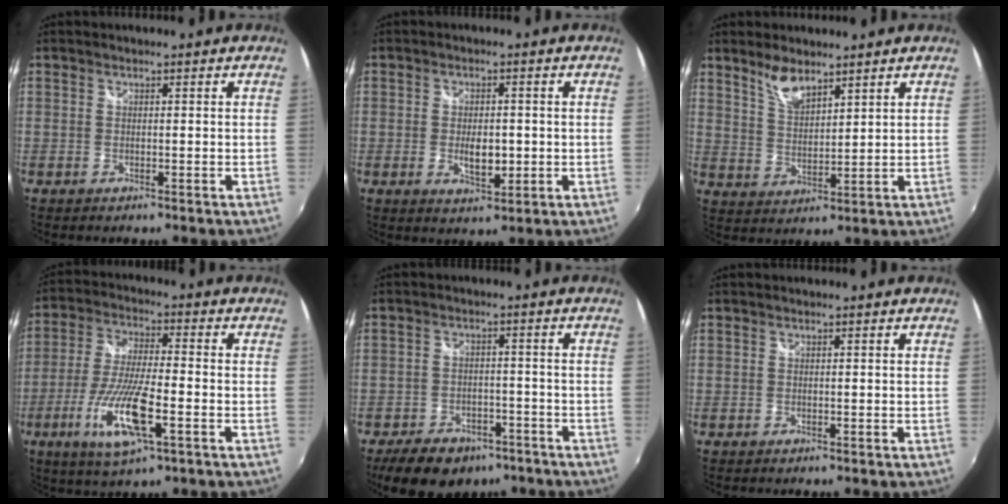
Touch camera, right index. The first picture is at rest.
{"total": 5.0, "force": [-0.8, 2.5, 4.3], "torque": [-0.076, -0.006, -0.011]}
{"total": 6.0, "force": [4.6, 2.1, 3.2], "torque": [-0.056, 0.003, 0.092]}
{"total": 13.9, "force": [-5.2, 3.3, 12.4], "torque": [-0.260, -0.020, -0.099]}
{"total": 12.9, "force": [-9.0, 7.6, 5.4], "torque": [-0.134, 0.011, -0.121]}
{"total": 0.0}